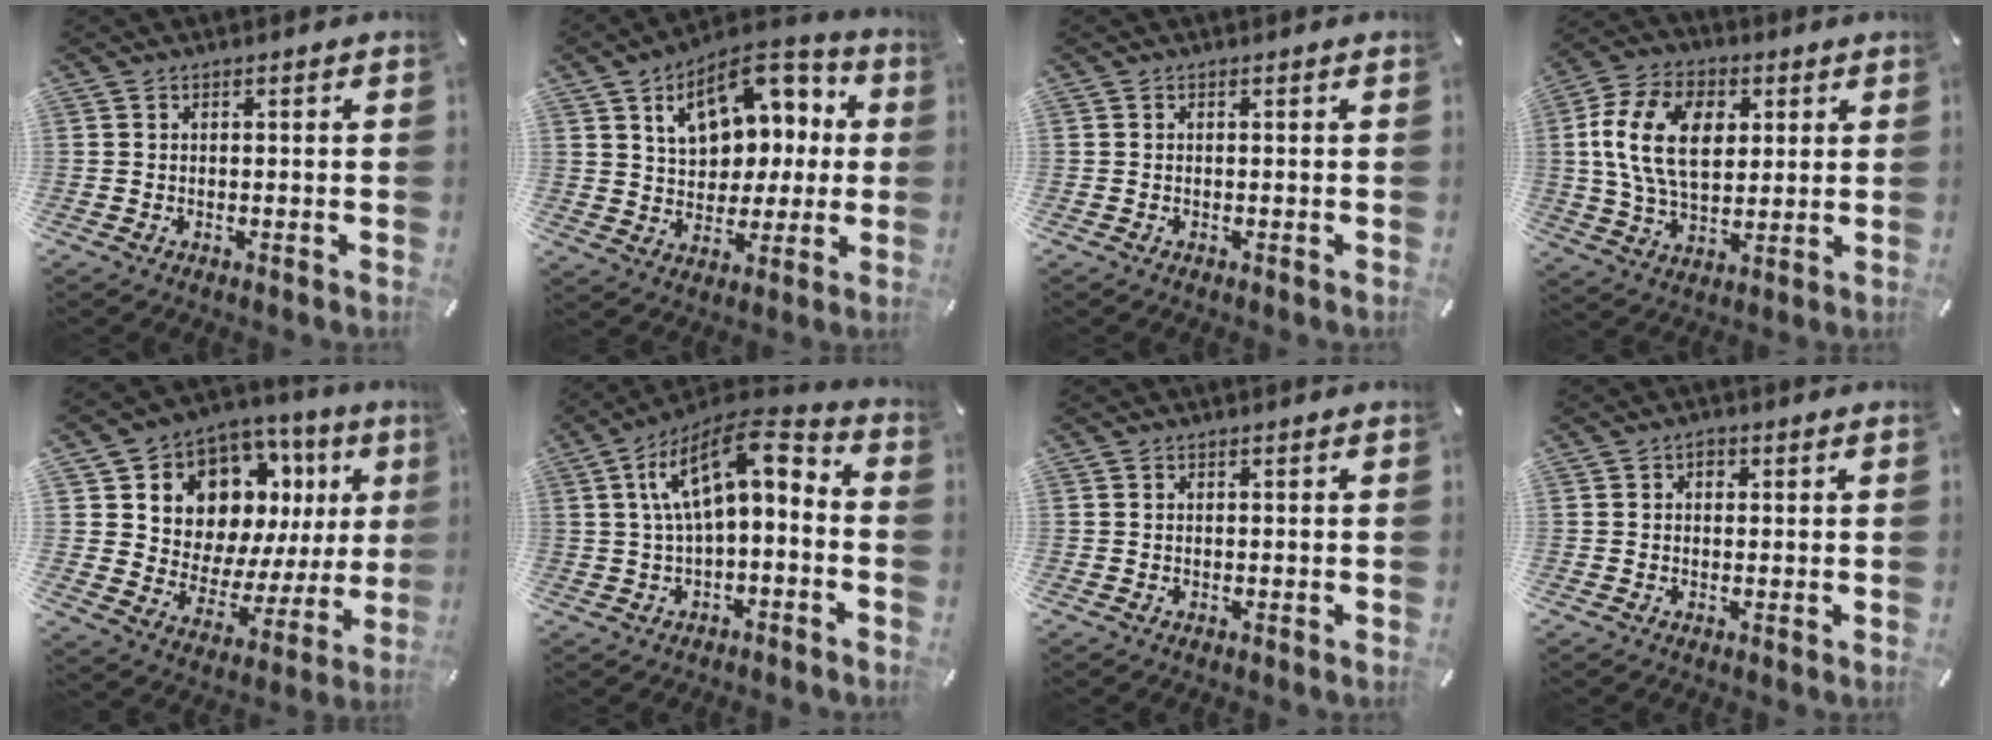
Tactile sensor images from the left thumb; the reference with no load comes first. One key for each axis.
{"total": 15.6, "fx": 6.7, "fy": 10.9, "fz": 9.0, "tx": -0.138, "ty": -0.026, "tz": 0.120}
{"total": 0.0}
{"total": 15.5, "fx": 3.3, "fy": 10.6, "fz": 10.9, "tx": -0.222, "ty": 0.012, "tz": 0.055}
{"total": 12.4, "fx": 7.9, "fy": 8.4, "fz": 4.4, "tx": -0.073, "ty": -0.084, "tz": 0.144}
{"total": 14.9, "fx": 3.7, "fy": 6.6, "fz": 12.8, "tx": -0.227, "ty": -0.010, "tz": 0.063}
{"total": 0.0}
{"total": 1.4, "fx": 0.4, "fy": 1.1, "fz": 0.8, "tx": -0.008, "ty": 0.005, "tz": 0.004}